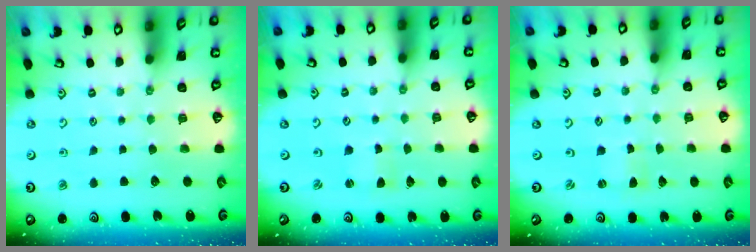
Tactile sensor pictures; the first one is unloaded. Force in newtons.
{"total": 0.7, "press": 0.7, "slide": 0.2}
{"total": 0.0}